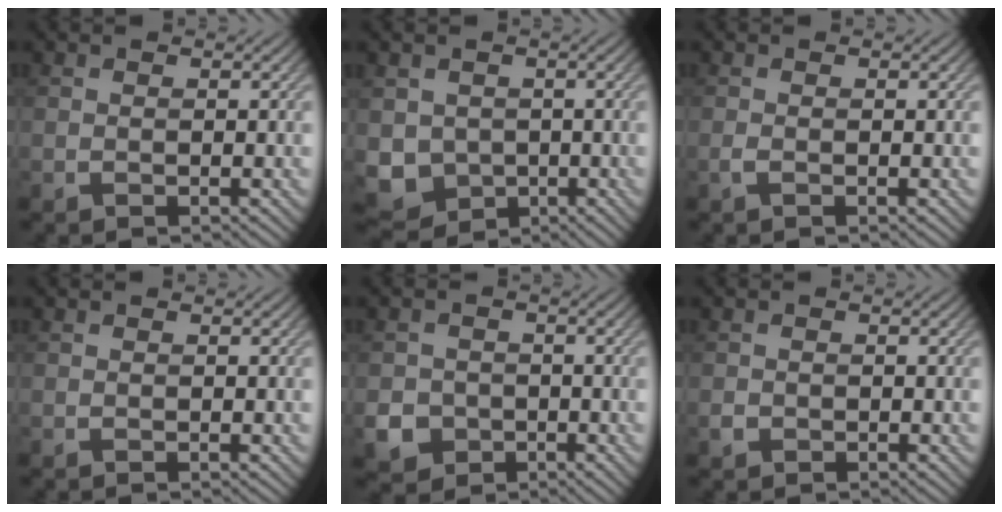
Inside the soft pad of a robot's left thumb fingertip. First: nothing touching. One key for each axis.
{"total": 5.7, "fx": -0.6, "fy": 5.2, "fz": 2.2, "tx": -0.066, "ty": -0.026, "tz": -0.017}
{"total": 0.7, "fx": -0.4, "fy": 0.1, "fz": 0.5, "tx": -0.015, "ty": 0.001, "tz": -0.008}
{"total": 0.0}
{"total": 5.5, "fx": -2.3, "fy": 4.8, "fz": 1.4, "tx": -0.031, "ty": -0.017, "tz": -0.053}
{"total": 0.9, "fx": -0.4, "fy": 0.7, "fz": 0.3, "tx": -0.005, "ty": -0.003, "tz": -0.011}